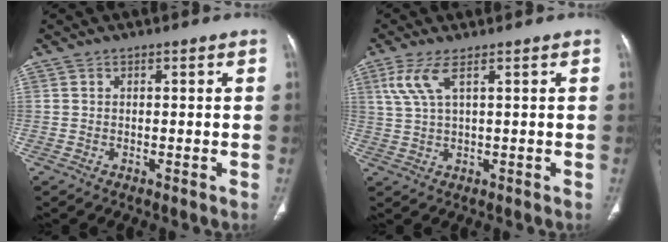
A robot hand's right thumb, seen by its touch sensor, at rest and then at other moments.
{"total": 4.8, "force": [2.2, 1.0, 4.2], "torque": [-0.116, 0.001, 0.056]}